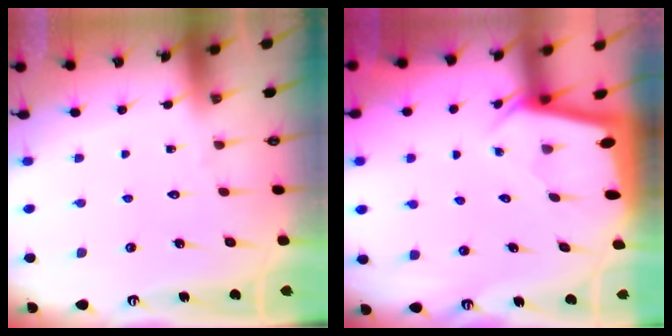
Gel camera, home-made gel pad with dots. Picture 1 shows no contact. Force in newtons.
{"total": 1.9, "press": 1.9, "slide": 0.1}